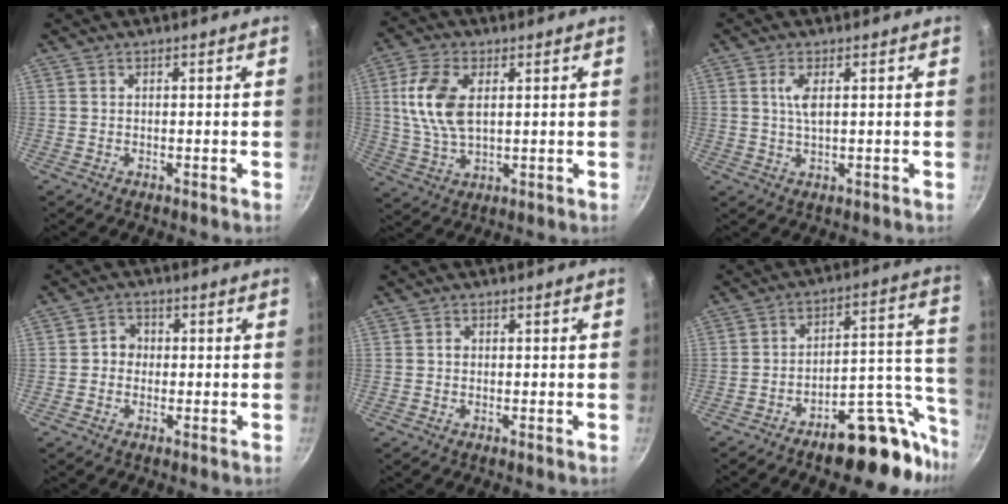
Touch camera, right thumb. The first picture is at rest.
{"total": 11.1, "force": [2.2, 6.3, 8.9], "torque": [-0.174, -0.002, 0.043]}
{"total": 3.5, "force": [0.7, 1.3, 3.1], "torque": [-0.063, -0.001, 0.016]}
{"total": 3.2, "force": [-0.3, 2.9, 1.3], "torque": [0.003, 0.009, -0.011]}
{"total": 1.0, "force": [0.0, 0.9, 0.5], "torque": [-0.006, 0.005, -0.001]}
{"total": 20.2, "force": [-13.3, 8.2, 12.8], "torque": [-0.103, 0.097, -0.188]}